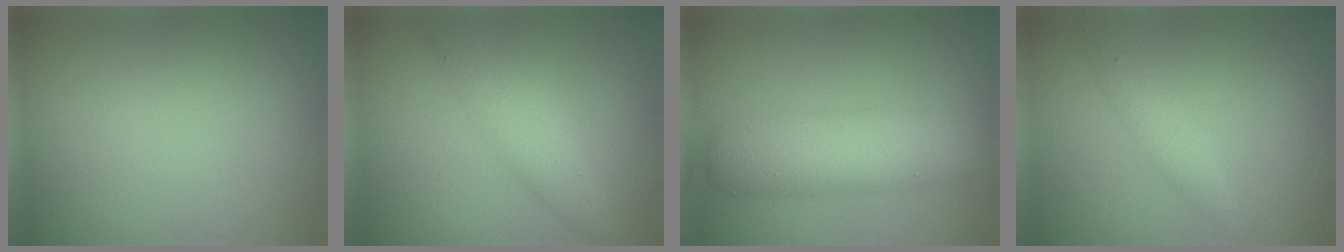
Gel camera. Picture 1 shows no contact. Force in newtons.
{"total": 4.3, "press": 4.3, "slide": 0.1}
{"total": 6.1, "press": 6.1, "slide": 0.1}
{"total": 1.8, "press": 1.8, "slide": 0.1}